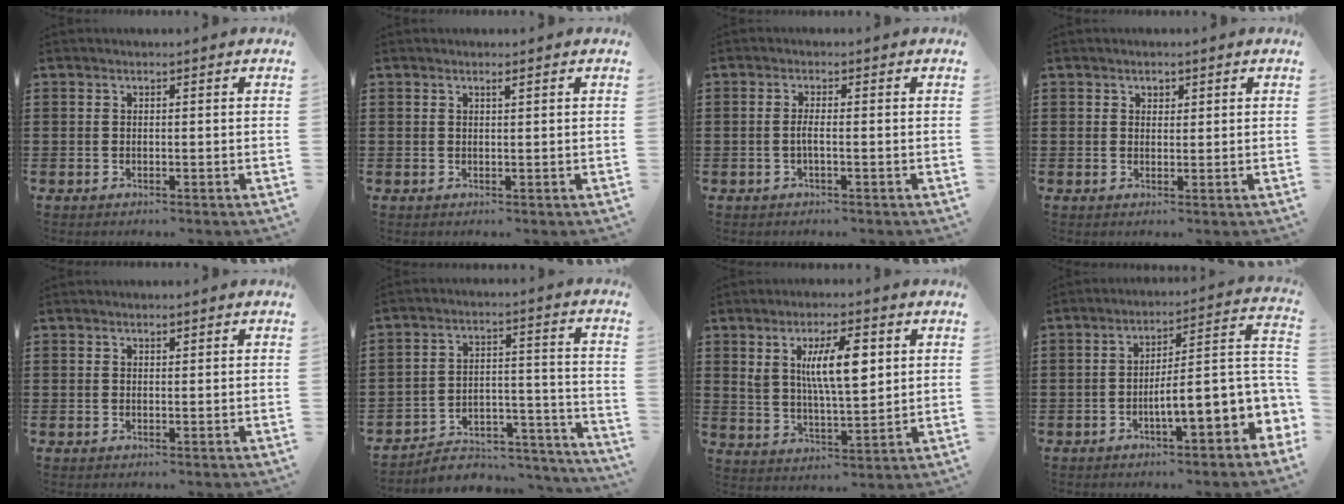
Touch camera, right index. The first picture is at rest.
{"total": 0.6, "force": [0.4, 0.0, 0.5], "torque": [-0.009, -0.001, 0.008]}
{"total": 2.1, "force": [-0.6, 0.1, 2.0], "torque": [-0.045, -0.005, -0.013]}
{"total": 1.2, "force": [0.7, 0.9, 0.3], "torque": [-0.008, 0.003, 0.014]}
{"total": 0.6, "force": [0.4, 0.3, 0.2], "torque": [-0.005, 0.002, 0.008]}
{"total": 5.1, "force": [-4.7, 1.7, 1.0], "torque": [-0.017, 0.011, -0.094]}
{"total": 9.6, "force": [3.2, 3.2, 8.5], "torque": [-0.163, 0.006, 0.053]}
{"total": 8.4, "force": [-2.6, 1.4, 7.9], "torque": [-0.135, -0.033, -0.051]}